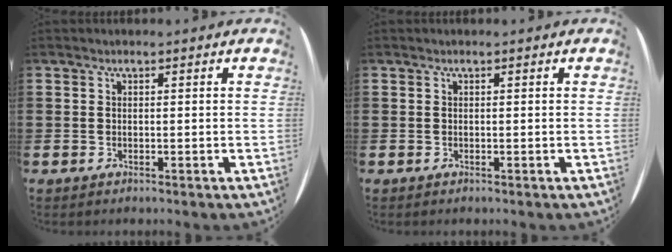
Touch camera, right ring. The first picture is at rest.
{"total": 0.0}